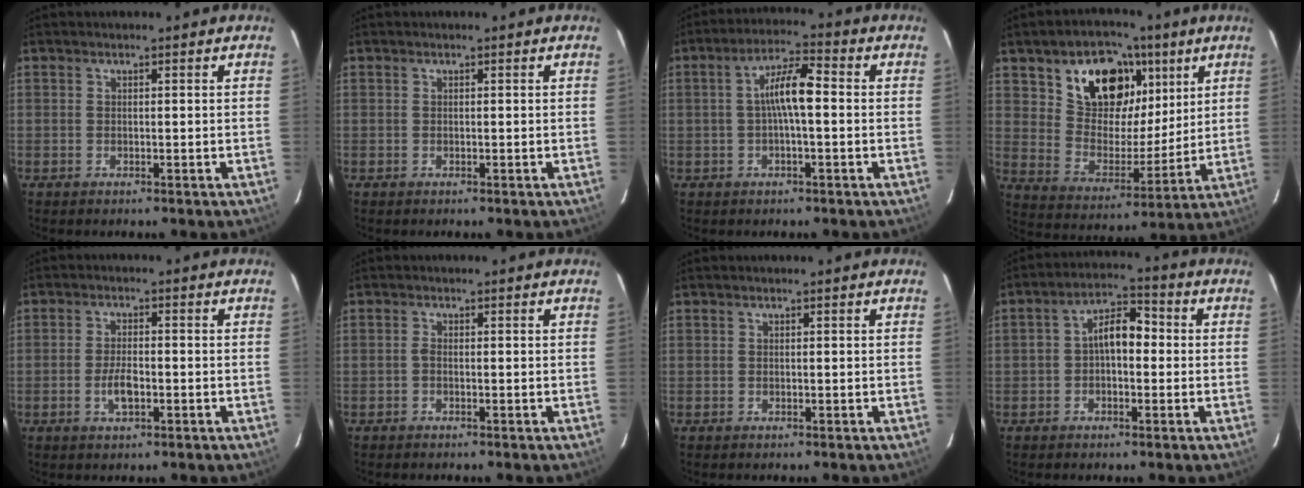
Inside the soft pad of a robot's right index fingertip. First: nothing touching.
{"total": 0.0}
{"total": 7.0, "force": [-0.1, 1.5, 6.9], "torque": [-0.129, 0.015, -0.003]}
{"total": 16.6, "force": [8.5, 10.9, 9.2], "torque": [-0.169, 0.025, 0.160]}
{"total": 4.3, "force": [-1.5, 1.7, 3.6], "torque": [-0.073, -0.001, -0.026]}
{"total": 0.7, "force": [-0.3, 0.3, 0.6], "torque": [-0.011, 0.003, -0.008]}
{"total": 0.0}
{"total": 6.6, "force": [-0.4, 3.8, 5.3], "torque": [-0.092, 0.026, -0.006]}